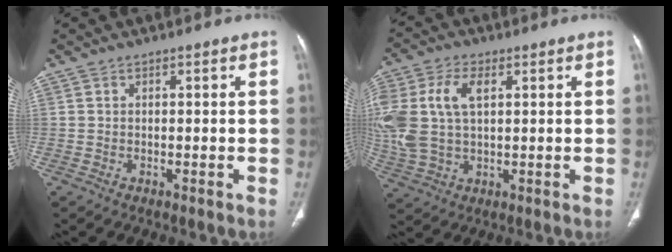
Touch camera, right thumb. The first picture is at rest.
{"total": 13.9, "force": [3.0, 8.1, 10.9], "torque": [-0.259, 0.014, 0.064]}